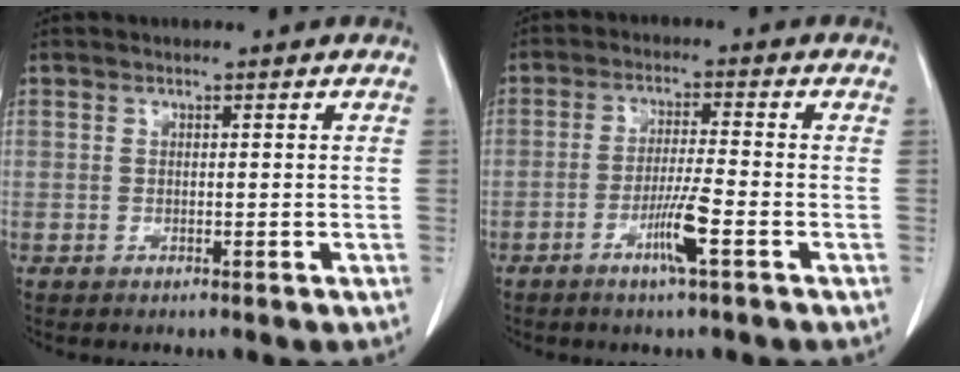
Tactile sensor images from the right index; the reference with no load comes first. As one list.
[{"total": 5.5, "force": [-2.6, -0.5, 4.8], "torque": [-0.092, -0.009, -0.052]}]